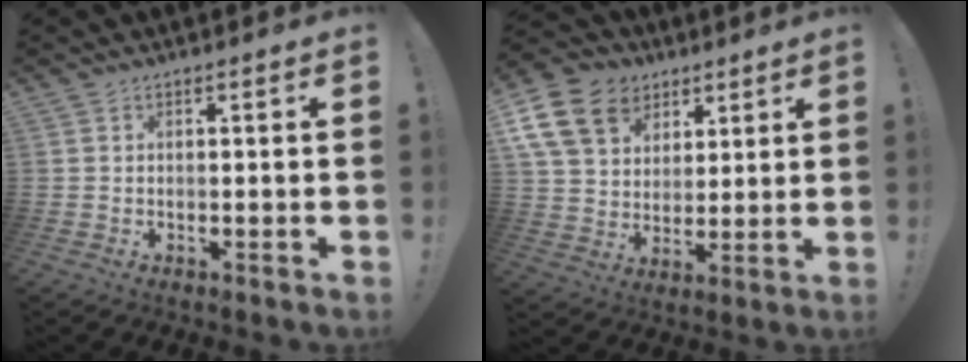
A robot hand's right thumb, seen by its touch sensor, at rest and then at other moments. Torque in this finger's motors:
{"motor_torque": [0.20, 0.42, 0.54, 0.08, 0.30]}